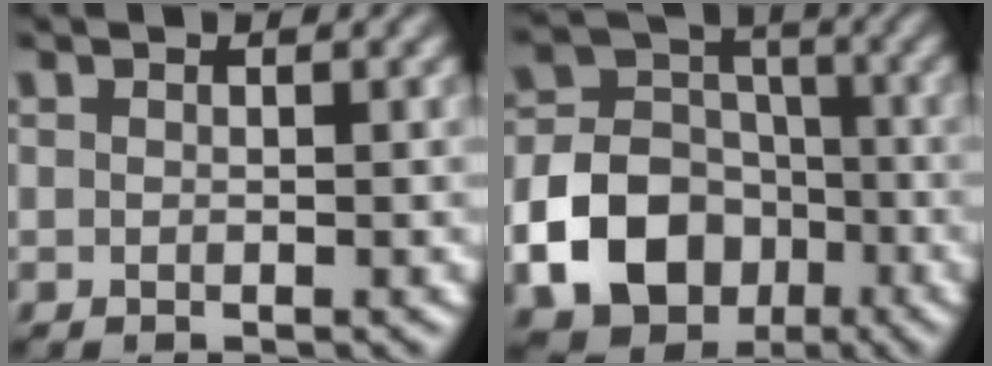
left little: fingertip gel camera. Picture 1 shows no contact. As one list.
[{"total": 12.4, "force": [-4.9, 10.0, 5.4], "torque": [-0.107, -0.033, -0.105]}]